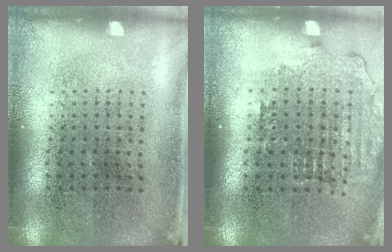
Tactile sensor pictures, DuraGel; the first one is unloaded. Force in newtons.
{"total": 1.6, "press": 1.4, "slide": 0.6}